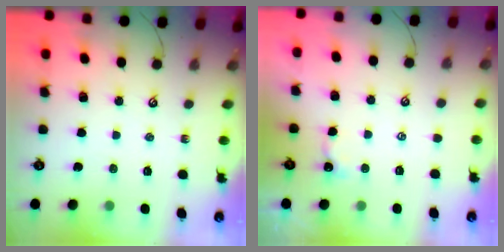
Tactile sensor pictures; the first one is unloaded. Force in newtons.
{"total": 2.2, "press": 2.2, "slide": 0.2}